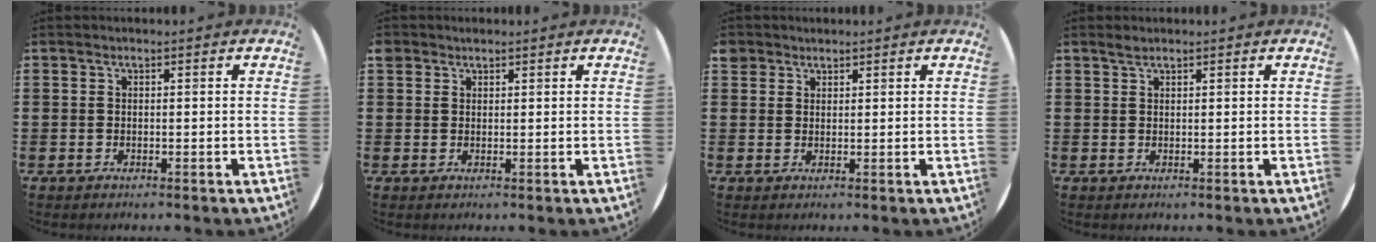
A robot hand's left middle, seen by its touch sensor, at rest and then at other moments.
{"total": 1.1, "force": [0.9, 0.6, 0.0], "torque": [0.007, 0.000, 0.016]}
{"total": 1.7, "force": [1.4, 0.9, 0.0], "torque": [-0.001, 0.005, 0.029]}
{"total": 0.8, "force": [0.8, 0.1, 0.3], "torque": [-0.006, 0.001, 0.014]}